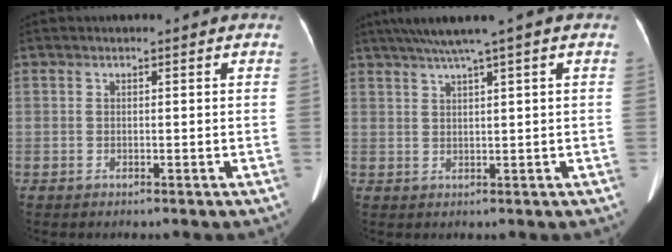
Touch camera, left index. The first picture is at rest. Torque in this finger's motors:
{"motor_torque": [0.27, -0.57, 0.03, 0.04]}